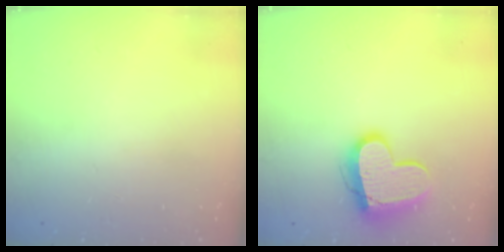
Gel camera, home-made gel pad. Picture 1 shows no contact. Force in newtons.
{"total": 14.0, "press": 14.0, "slide": 0.6}